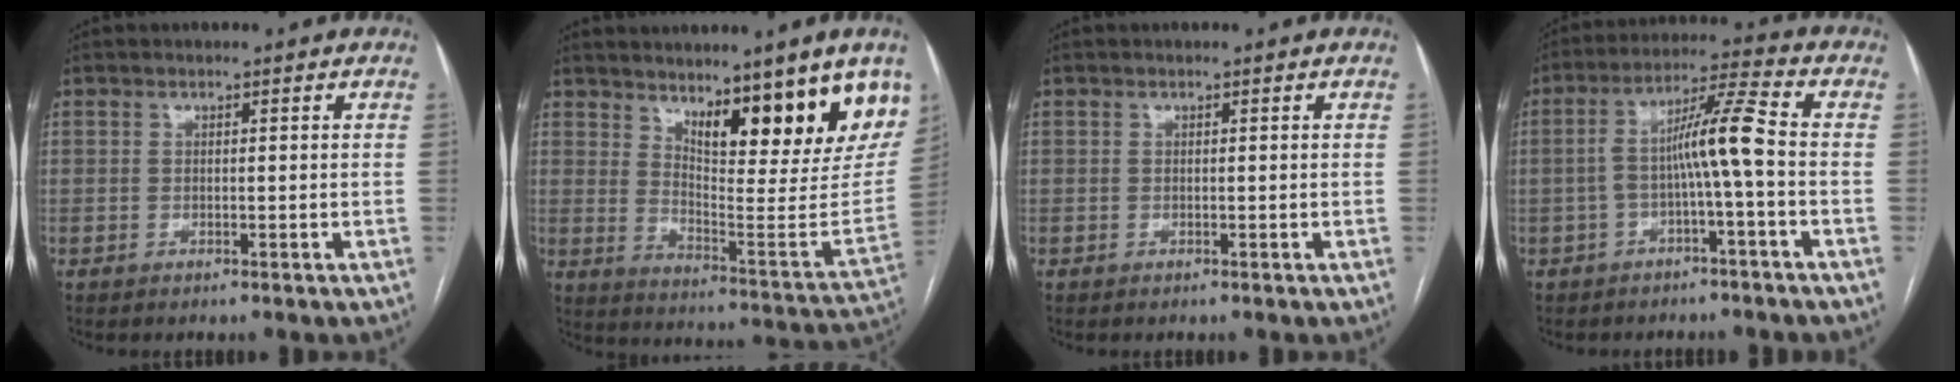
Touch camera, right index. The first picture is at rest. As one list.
[{"total": 20.8, "force": [13.7, 3.4, 15.3], "torque": [-0.215, -0.034, 0.200]}, {"total": 0.0}, {"total": 8.0, "force": [-1.5, -0.3, 7.9], "torque": [-0.141, 0.031, -0.025]}]